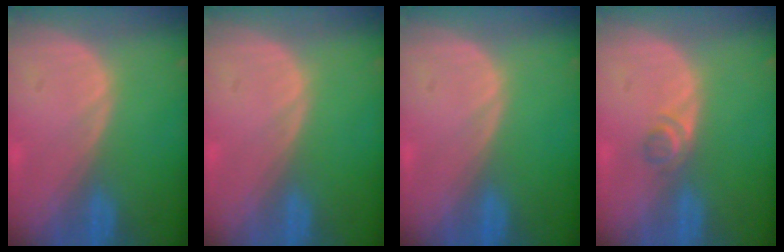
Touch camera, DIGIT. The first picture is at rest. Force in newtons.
{"total": 0.0}
{"total": 0.0}
{"total": 1.9, "press": 1.7, "slide": 0.8}